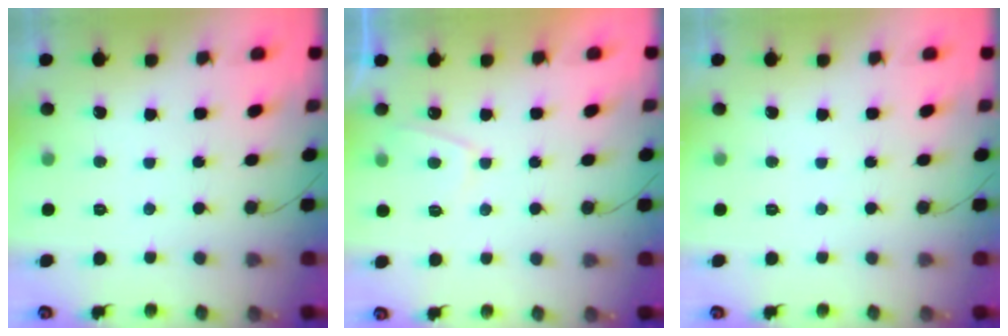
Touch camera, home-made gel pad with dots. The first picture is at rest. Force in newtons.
{"total": 3.3, "press": 3.2, "slide": 0.9}
{"total": 0.0}